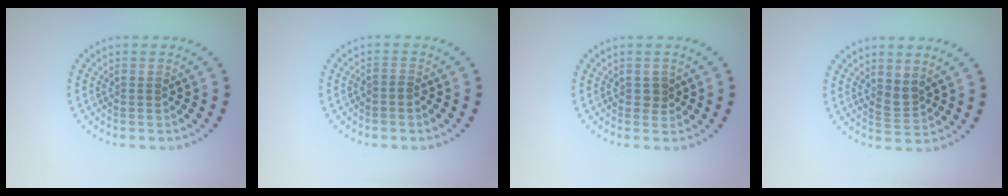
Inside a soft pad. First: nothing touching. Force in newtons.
{"total": 0.5, "press": 0.2, "slide": 0.5}
{"total": 0.9, "press": 0.8, "slide": 0.4}
{"total": 1.5, "press": 1.2, "slide": 0.9}